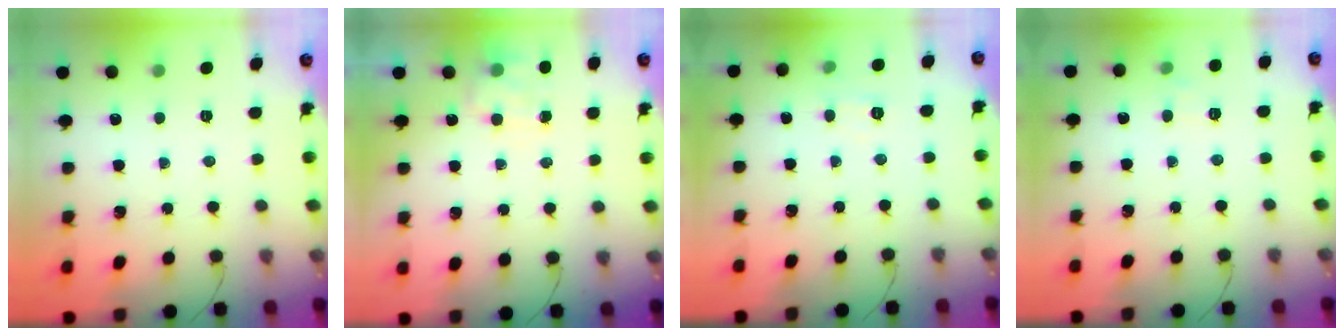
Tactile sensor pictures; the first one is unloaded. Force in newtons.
{"total": 6.2, "press": 6.0, "slide": 1.5}
{"total": 4.3, "press": 4.0, "slide": 1.5}
{"total": 4.9, "press": 4.7, "slide": 1.3}